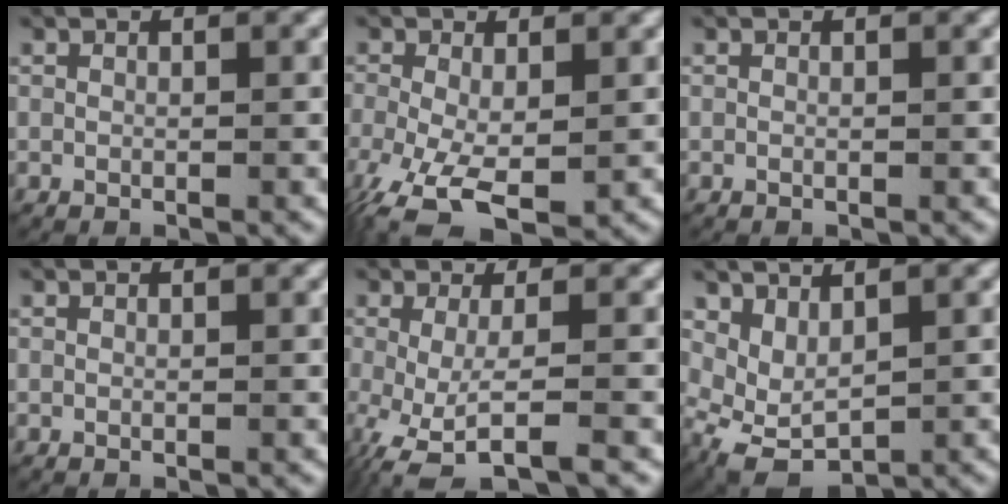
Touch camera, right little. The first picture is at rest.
{"total": 6.2, "force": [-3.1, 3.1, 4.3], "torque": [-0.114, -0.042, -0.027]}
{"total": 0.0}
{"total": 0.0}
{"total": 5.7, "force": [-2.7, 2.4, 4.4], "torque": [-0.098, -0.029, -0.027]}
{"total": 5.8, "force": [-1.0, 4.6, 3.4], "torque": [-0.098, -0.042, 0.002]}